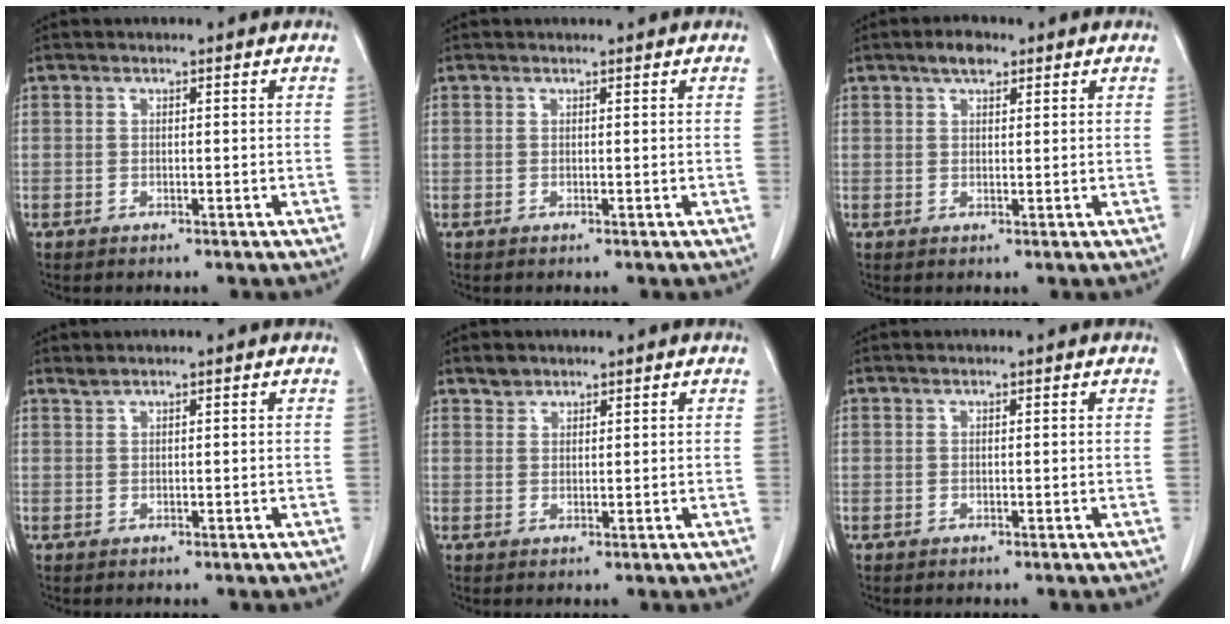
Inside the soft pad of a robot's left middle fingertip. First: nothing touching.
{"total": 0.9, "force": [0.9, 0.0, 0.1], "torque": [-0.007, 0.007, 0.014]}
{"total": 2.9, "force": [2.0, 1.2, 1.8], "torque": [-0.033, 0.006, 0.031]}
{"total": 0.7, "force": [0.7, -0.1, 0.1], "torque": [-0.008, 0.004, 0.017]}
{"total": 1.6, "force": [1.4, 0.9, 0.1], "torque": [0.001, 0.002, 0.023]}
{"total": 0.0}